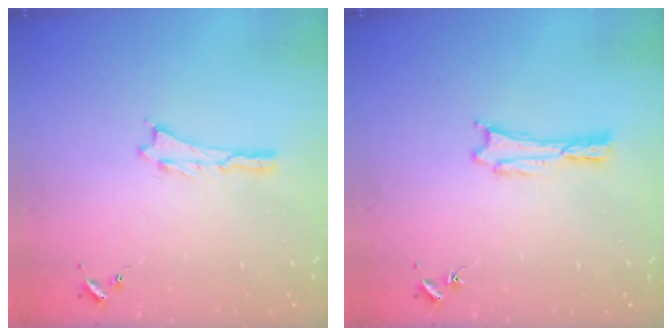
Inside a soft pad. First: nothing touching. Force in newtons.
{"total": 0.7, "press": 0.7, "slide": 0.1}